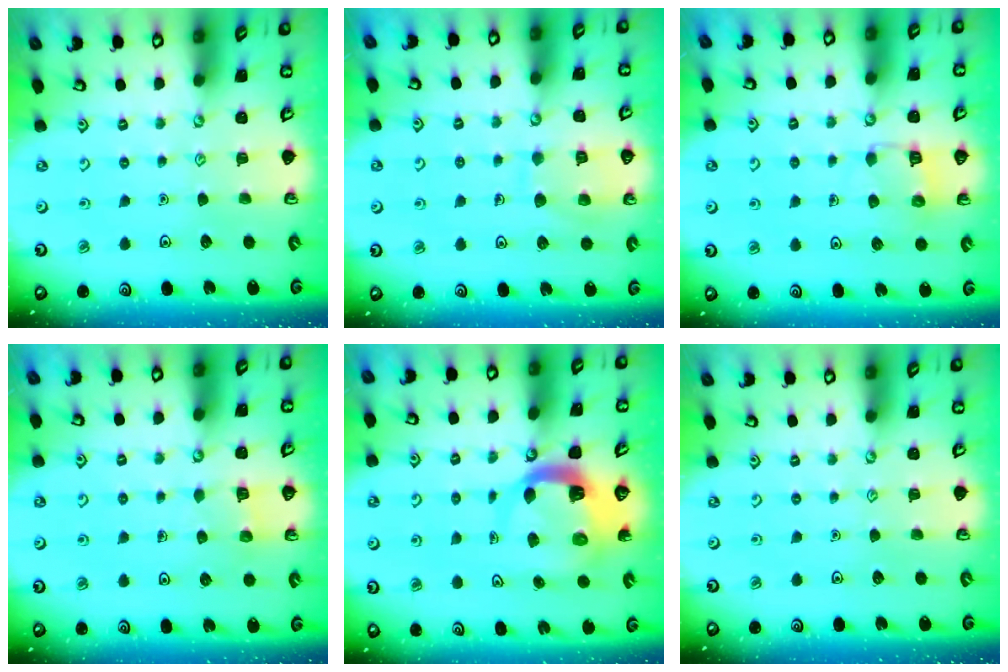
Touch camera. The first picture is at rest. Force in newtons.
{"total": 8.6, "press": 8.6, "slide": 0.8}
{"total": 6.3, "press": 6.3, "slide": 0.5}
{"total": 3.8, "press": 3.7, "slide": 0.3}
{"total": 7.1, "press": 7.0, "slide": 0.7}
{"total": 0.0}